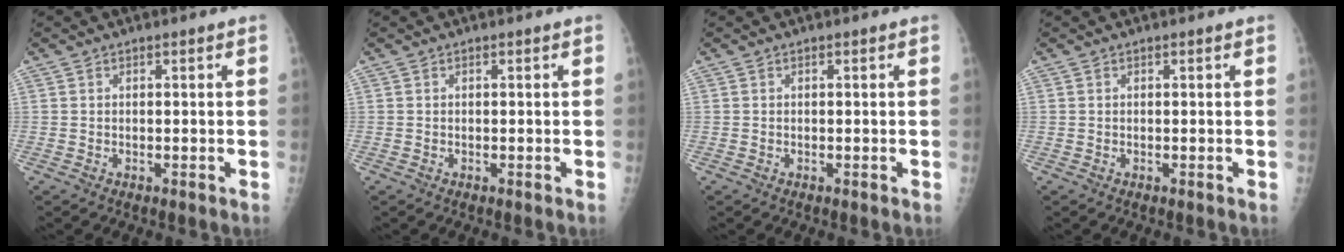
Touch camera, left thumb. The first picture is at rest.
{"total": 0.0}
{"total": 0.0}
{"total": 0.0}